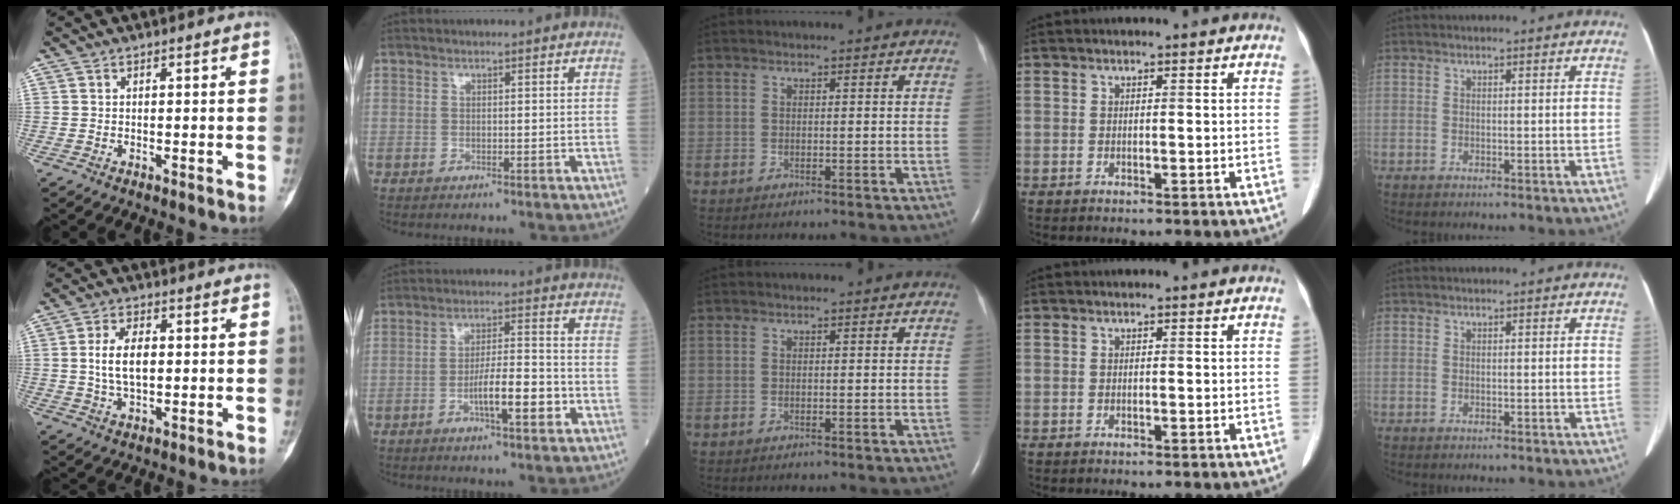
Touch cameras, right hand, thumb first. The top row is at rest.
{"thumb": {"total": 7.4, "force": [0.5, 4.0, 6.2], "torque": [-0.116, 0.004, 0.009]}, "index": {"total": 7.4, "force": [-2.6, 1.3, 6.8], "torque": [-0.117, 0.003, -0.043]}}